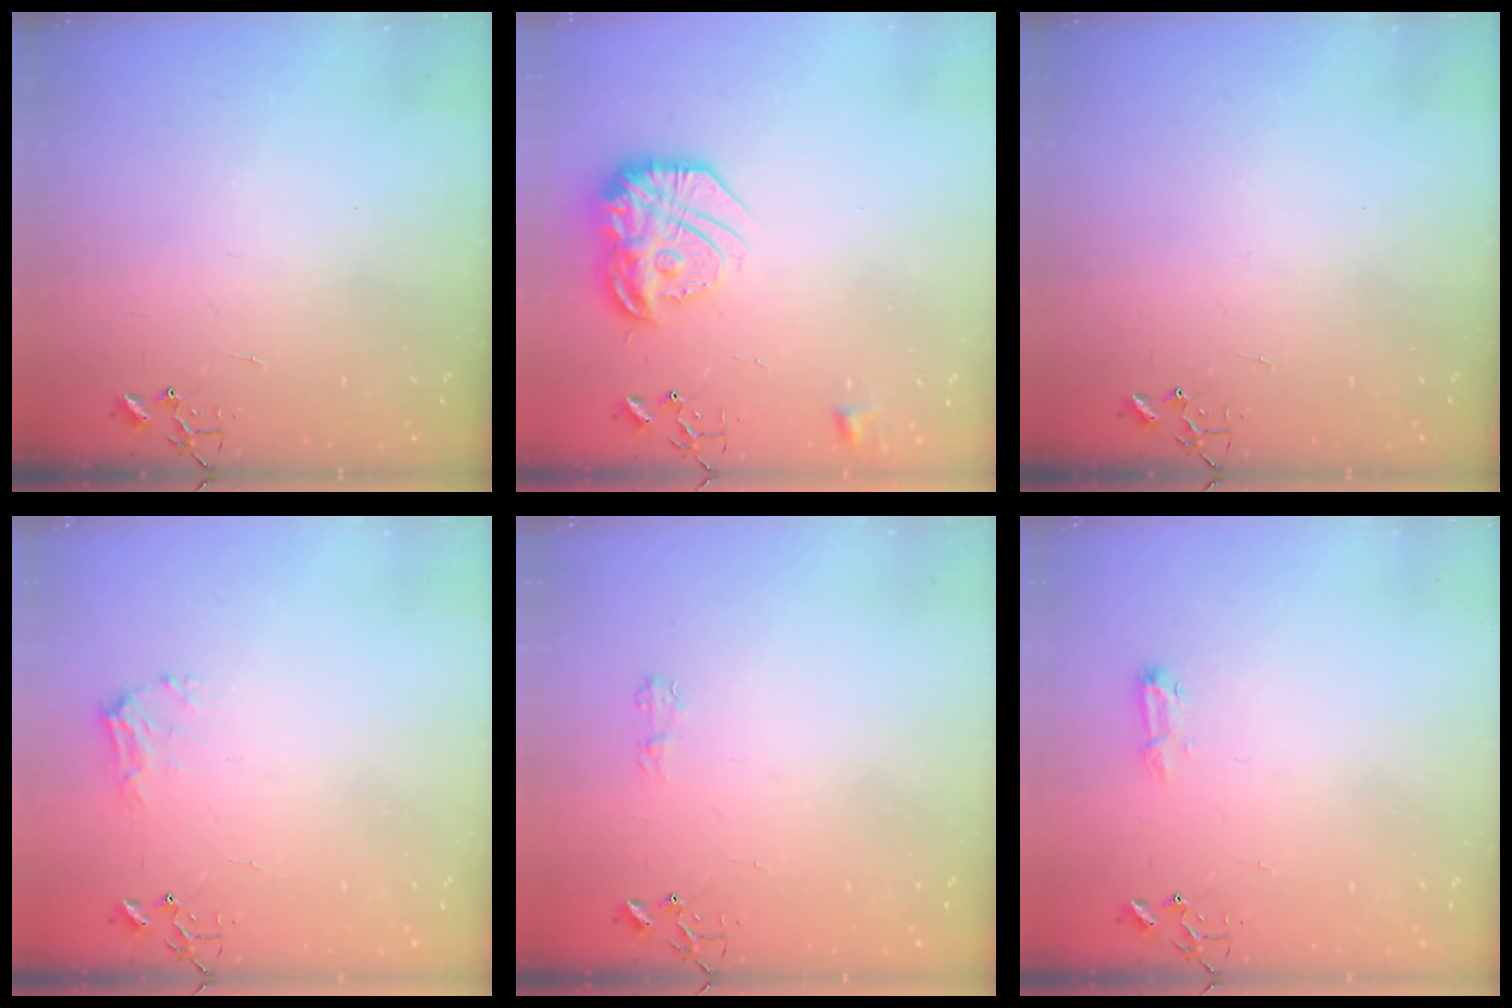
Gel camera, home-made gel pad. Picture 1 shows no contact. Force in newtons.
{"total": 18.4, "press": 18.3, "slide": 1.7}
{"total": 0.0}
{"total": 9.0, "press": 8.9, "slide": 0.9}
{"total": 5.0, "press": 5.0, "slide": 0.6}
{"total": 7.7, "press": 7.6, "slide": 0.9}